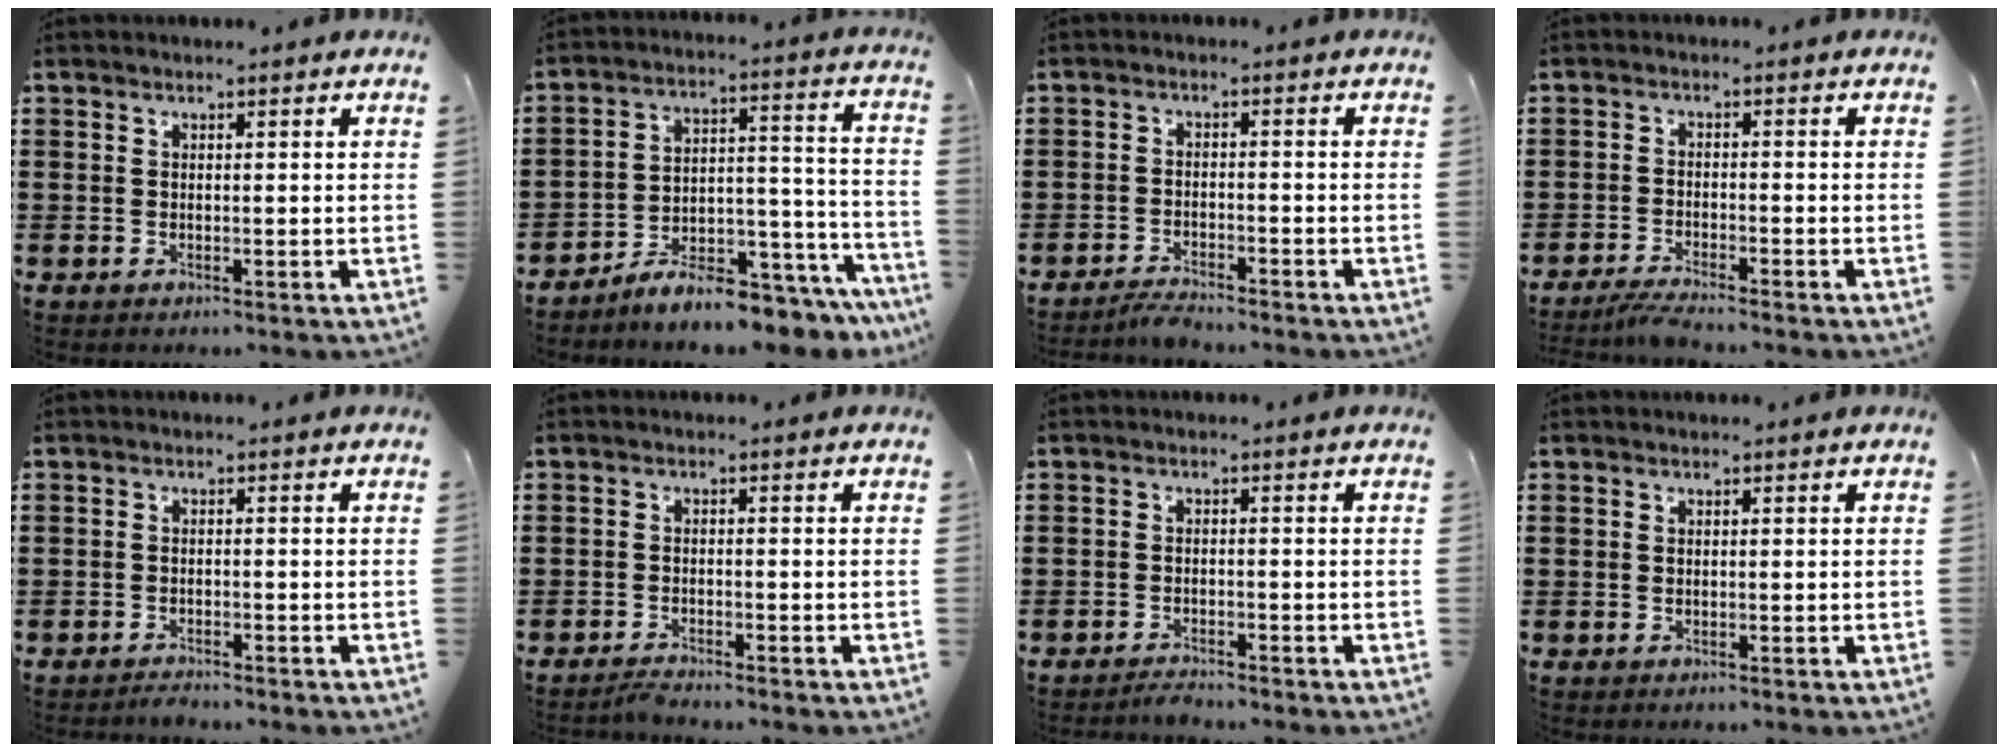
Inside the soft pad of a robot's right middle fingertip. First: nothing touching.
{"total": 7.0, "force": [-6.7, 0.6, 1.8], "torque": [-0.019, 0.013, -0.125]}
{"total": 2.4, "force": [-2.4, 0.1, 0.5], "torque": [-0.012, 0.001, -0.048]}
{"total": 2.7, "force": [-2.5, -0.2, 0.8], "torque": [-0.023, -0.003, -0.053]}
{"total": 1.3, "force": [-1.3, 0.1, 0.1], "torque": [-0.006, 0.002, -0.027]}
{"total": 1.7, "force": [-1.6, 0.0, 0.3], "torque": [-0.010, 0.001, -0.032]}
{"total": 1.6, "force": [-1.6, 0.1, 0.2], "torque": [-0.009, 0.001, -0.031]}
{"total": 0.0}